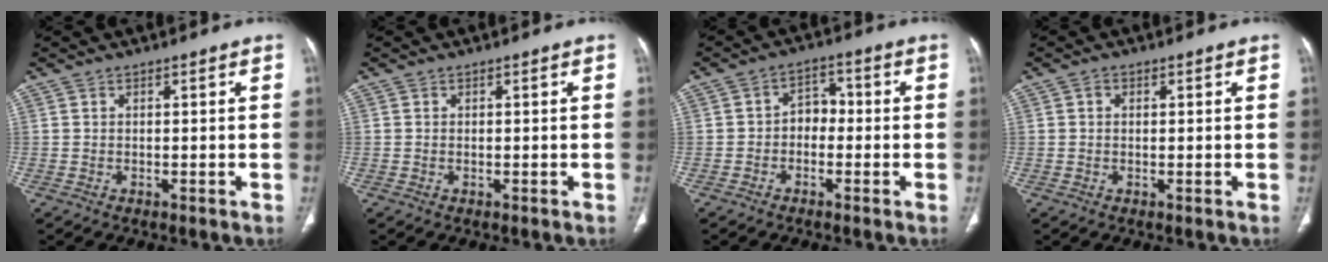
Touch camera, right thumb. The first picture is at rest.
{"total": 0.0}
{"total": 4.4, "force": [-1.0, 3.4, 2.7], "torque": [-0.021, 0.025, -0.030]}
{"total": 1.2, "force": [0.4, 0.9, 0.7], "torque": [-0.007, 0.002, 0.005]}